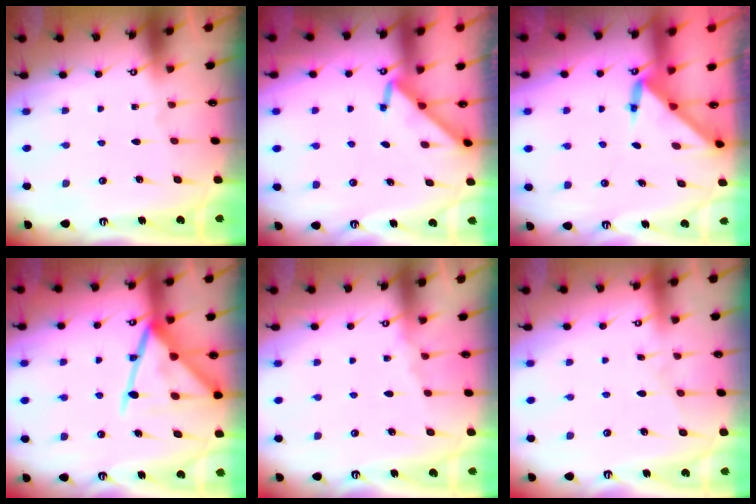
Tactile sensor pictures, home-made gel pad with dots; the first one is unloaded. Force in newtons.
{"total": 4.0, "press": 4.0, "slide": 0.5}
{"total": 2.9, "press": 2.9, "slide": 0.2}
{"total": 17.5, "press": 17.4, "slide": 1.5}
{"total": 4.6, "press": 4.6, "slide": 0.7}
{"total": 4.5, "press": 4.5, "slide": 0.5}